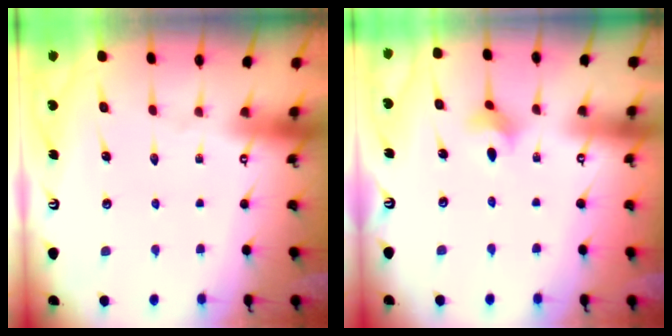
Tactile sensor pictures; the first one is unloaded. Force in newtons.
{"total": 3.5, "press": 3.4, "slide": 0.7}